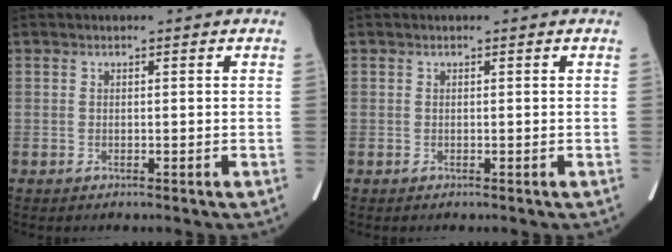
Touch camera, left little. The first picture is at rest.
{"total": 0.0}